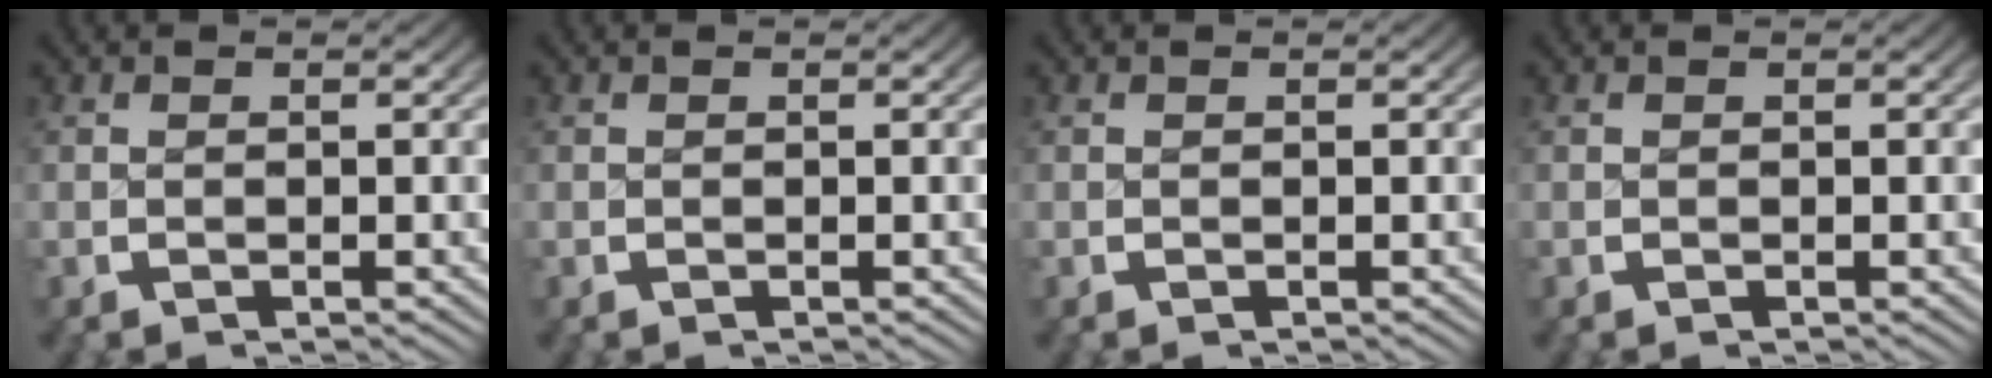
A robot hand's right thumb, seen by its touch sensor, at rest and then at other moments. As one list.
[{"total": 0.0}, {"total": 0.0}, {"total": 0.0}]